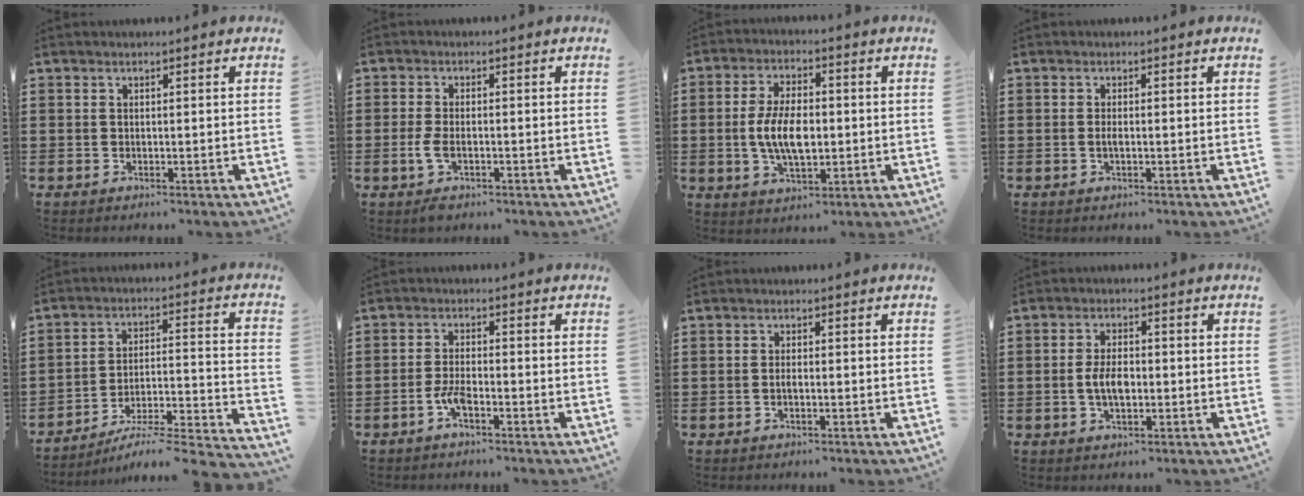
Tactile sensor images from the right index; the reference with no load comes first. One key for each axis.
{"total": 3.0, "fx": -1.0, "fy": 1.1, "fz": 2.6, "tx": -0.064, "ty": -0.007, "tz": -0.020}
{"total": 7.8, "fx": -0.6, "fy": 3.8, "fz": 6.8, "tx": -0.149, "ty": 0.000, "tz": -0.017}
{"total": 1.1, "fx": -0.2, "fy": 0.3, "fz": 1.1, "tx": -0.020, "ty": 0.000, "tz": -0.004}
{"total": 4.4, "fx": -3.6, "fy": 0.0, "fz": 2.5, "tx": -0.047, "ty": -0.022, "tz": -0.076}
{"total": 2.9, "fx": -1.5, "fy": 0.6, "fz": 2.4, "tx": -0.059, "ty": -0.006, "tz": -0.031}
{"total": 1.2, "fx": -0.3, "fy": 0.4, "fz": 1.1, "tx": -0.022, "ty": -0.001, "tz": -0.006}
{"total": 4.6, "fx": -0.6, "fy": 2.1, "fz": 4.0, "tx": -0.090, "ty": -0.002, "tz": -0.015}